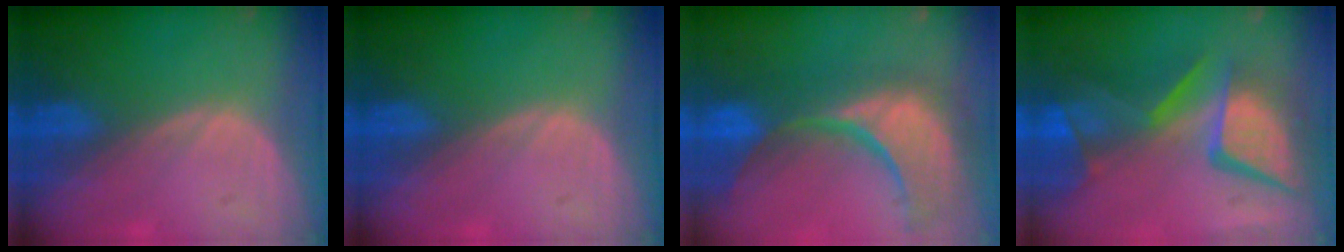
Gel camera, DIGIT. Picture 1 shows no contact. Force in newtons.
{"total": 0.0}
{"total": 14.9, "press": 12.0, "slide": 8.9}
{"total": 13.1, "press": 10.8, "slide": 7.5}